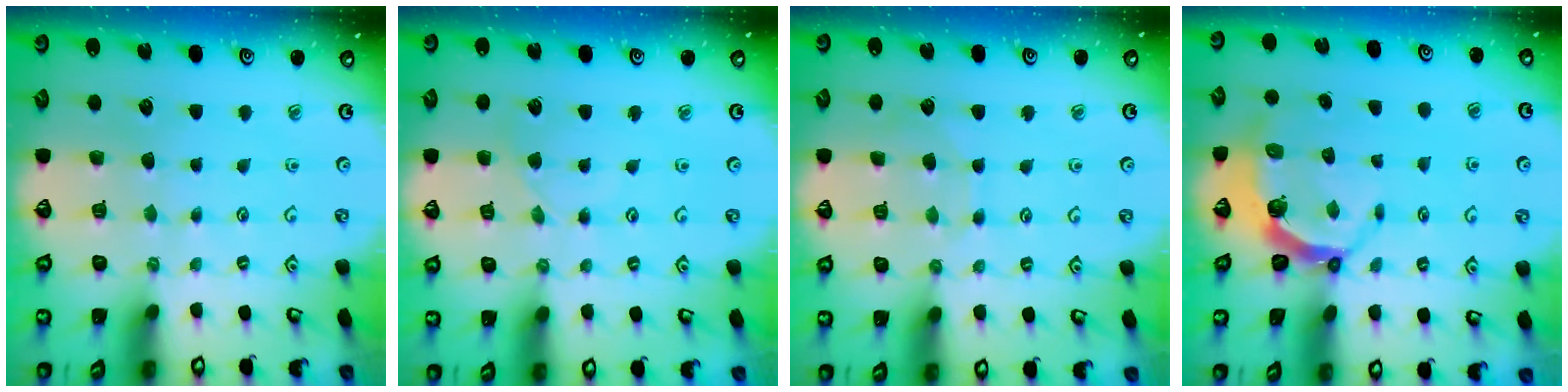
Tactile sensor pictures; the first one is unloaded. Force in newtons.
{"total": 2.3, "press": 2.3, "slide": 0.4}
{"total": 3.8, "press": 3.8, "slide": 0.4}
{"total": 5.2, "press": 3.8, "slide": 3.5}